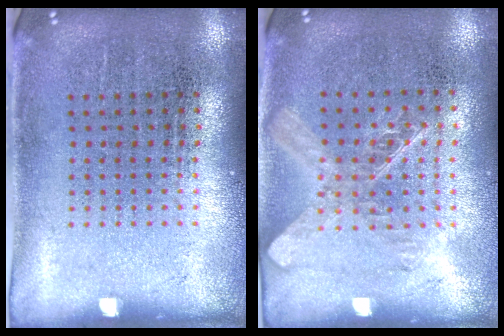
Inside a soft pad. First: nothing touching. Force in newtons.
{"total": 1.6, "press": 1.4, "slide": 0.8}